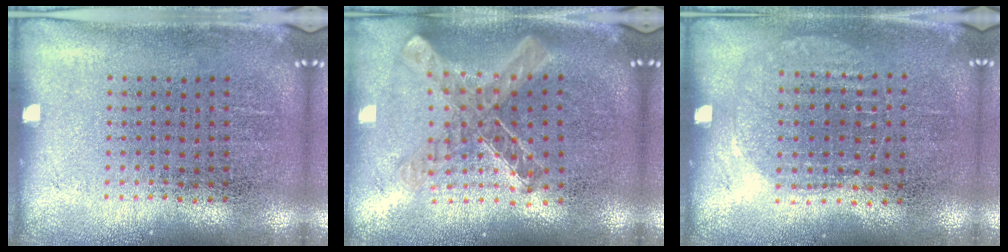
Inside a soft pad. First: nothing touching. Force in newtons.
{"total": 1.1, "press": 1.1, "slide": 0.2}
{"total": 1.0, "press": 0.9, "slide": 0.3}